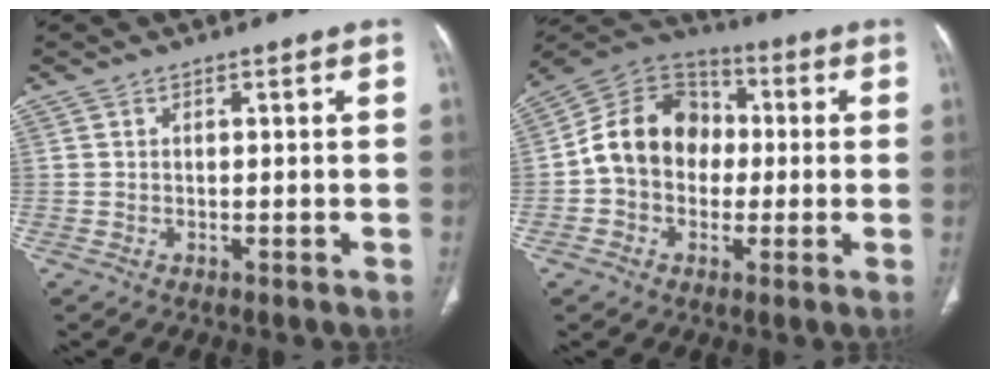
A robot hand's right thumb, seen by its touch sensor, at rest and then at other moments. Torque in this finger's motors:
{"motor_torque": [1.85, 2.21, 1.06, -0.88, 0.14]}